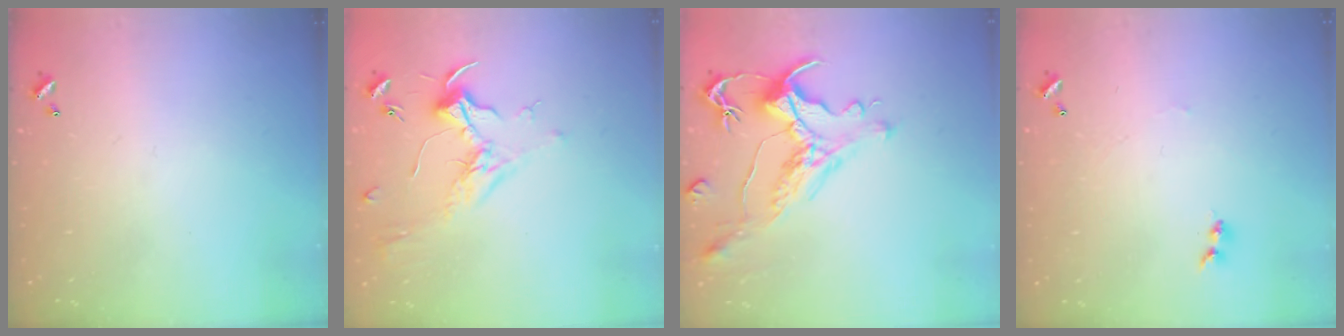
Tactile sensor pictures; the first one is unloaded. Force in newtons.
{"total": 1.9, "press": 1.7, "slide": 0.8}
{"total": 1.3, "press": 0.1, "slide": 1.3}
{"total": 1.1, "press": 0.9, "slide": 0.5}